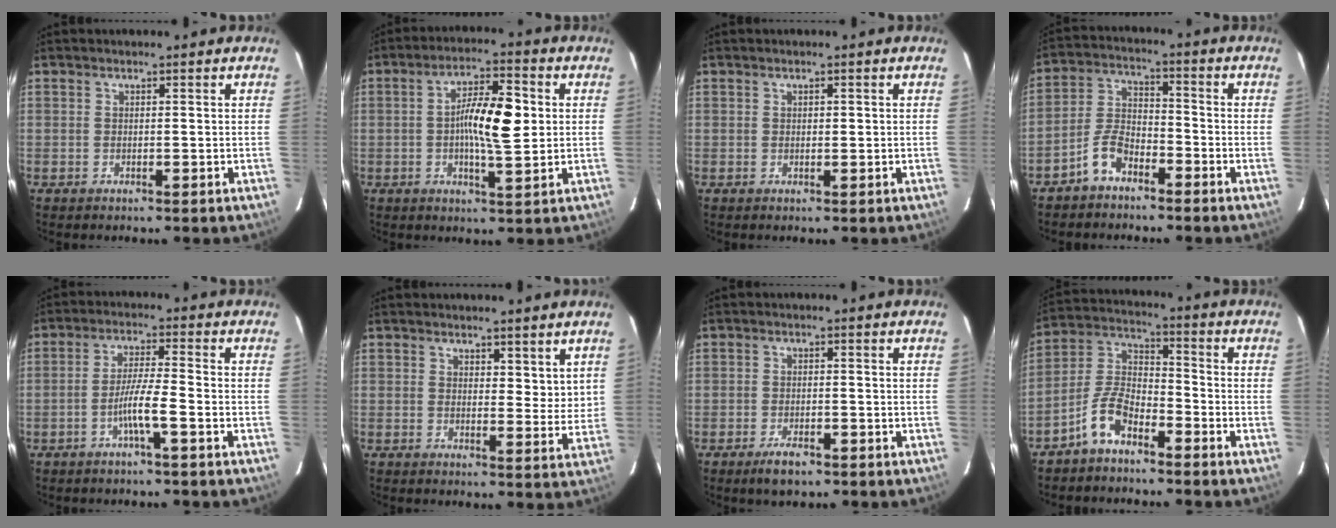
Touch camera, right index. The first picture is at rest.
{"total": 9.6, "force": [0.5, 2.2, 9.3], "torque": [-0.162, 0.014, 0.004]}
{"total": 0.7, "force": [0.2, 0.4, 0.5], "torque": [-0.008, 0.000, 0.003]}
{"total": 6.1, "force": [-4.2, 2.9, 3.2], "torque": [-0.076, 0.011, -0.086]}
{"total": 5.2, "force": [-2.2, -0.3, 4.7], "torque": [-0.091, 0.003, -0.042]}
{"total": 4.5, "force": [3.3, 2.2, 2.3], "torque": [-0.016, -0.011, 0.050]}
{"total": 3.4, "force": [-2.3, 1.2, 2.2], "torque": [-0.045, -0.003, -0.036]}
{"total": 7.3, "force": [-5.0, 2.9, 4.4], "torque": [-0.105, 0.014, -0.104]}